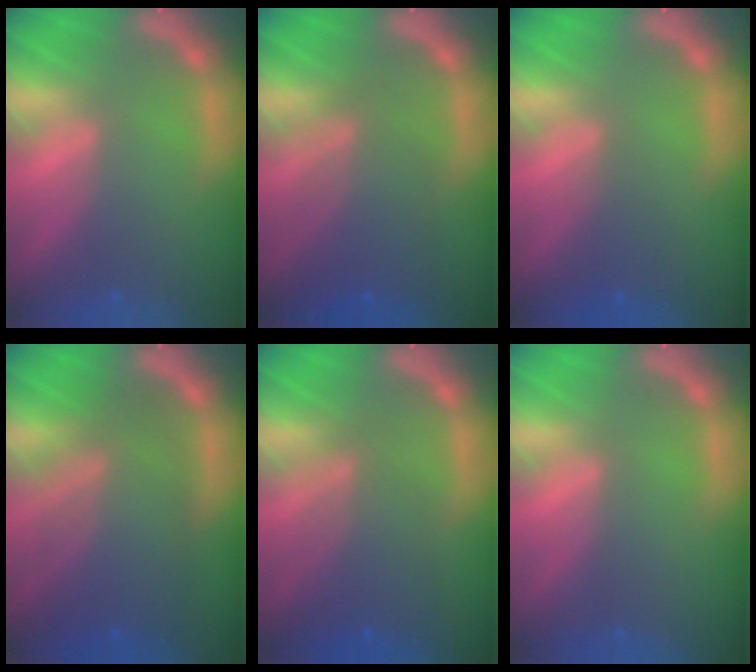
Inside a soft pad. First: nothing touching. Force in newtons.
{"total": 6.0}
{"total": 2.0}
{"total": 9.0}
{"total": 5.6}
{"total": 0.0}